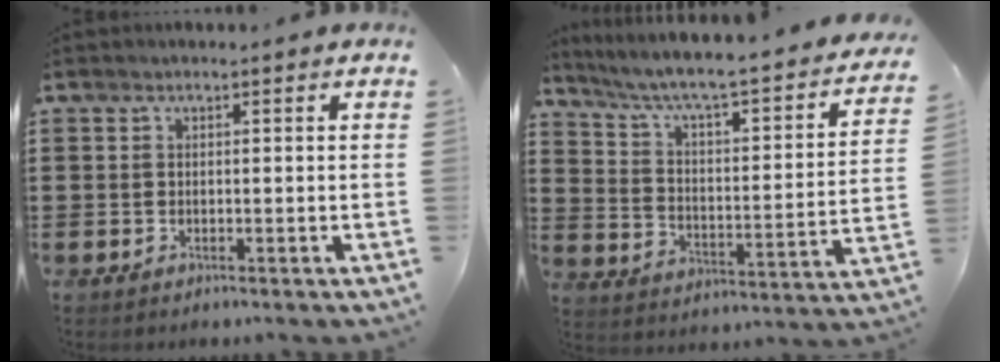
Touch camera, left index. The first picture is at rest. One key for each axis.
{"total": 4.6, "fx": 3.2, "fy": 0.5, "fz": 3.3, "tx": -0.079, "ty": -0.038, "tz": 0.042}